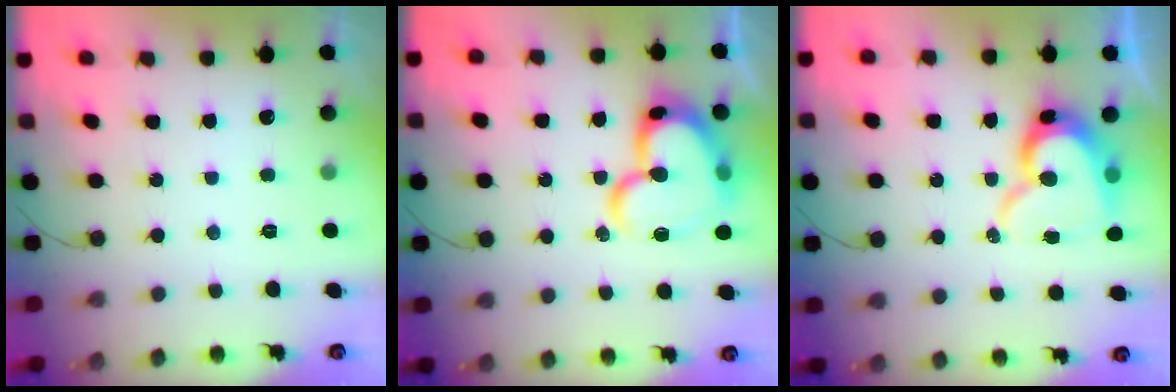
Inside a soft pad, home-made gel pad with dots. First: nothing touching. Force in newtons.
{"total": 21.5, "press": 21.4, "slide": 2.1}
{"total": 14.5, "press": 14.4, "slide": 1.4}